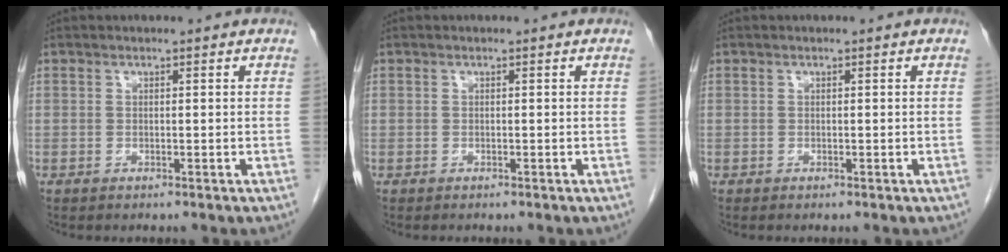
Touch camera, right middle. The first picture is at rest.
{"total": 0.0}
{"total": 0.0}